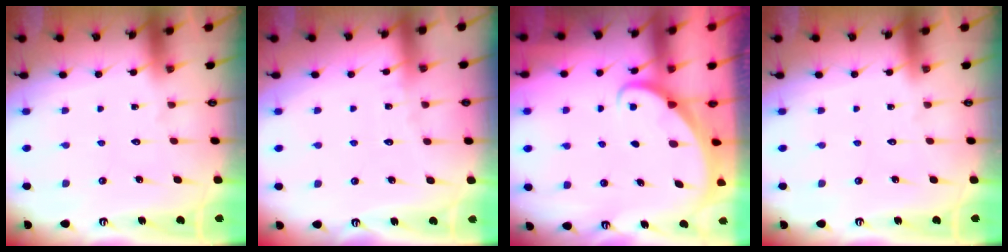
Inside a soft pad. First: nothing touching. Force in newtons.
{"total": 2.5, "press": 2.5, "slide": 0.3}
{"total": 1.8, "press": 1.8, "slide": 0.0}
{"total": 0.0}